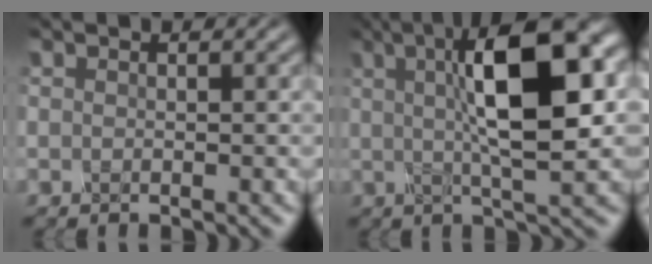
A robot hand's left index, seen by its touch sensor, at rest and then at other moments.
{"total": 11.7, "force": [2.6, 3.0, 11.0], "torque": [-0.160, 0.019, 0.040]}